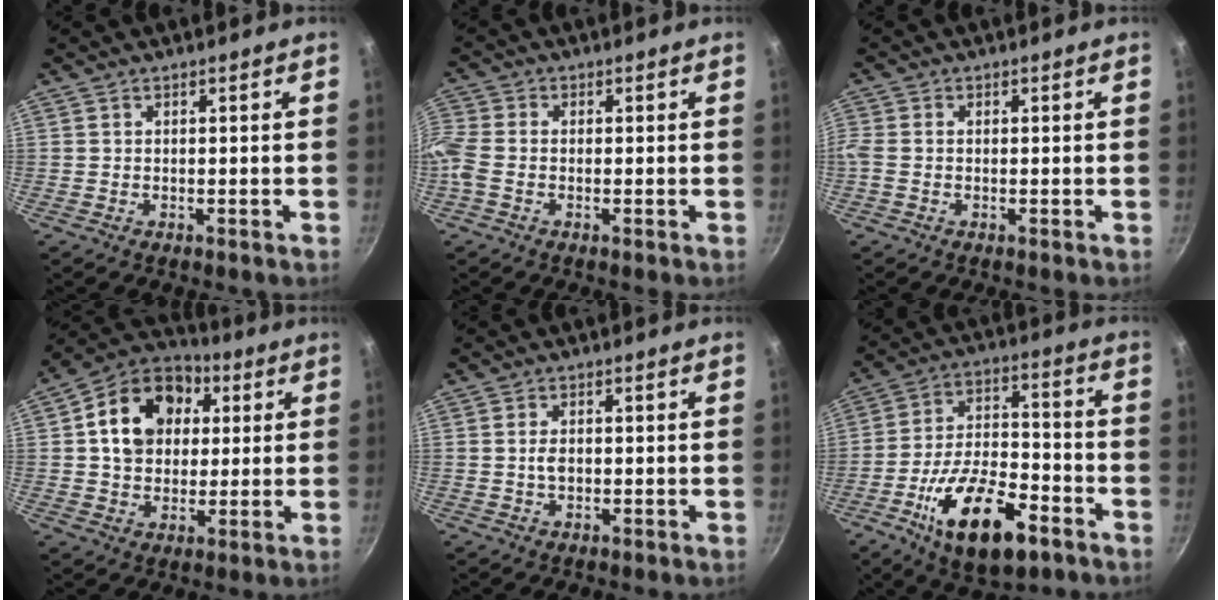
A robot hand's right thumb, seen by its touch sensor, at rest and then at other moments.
{"total": 4.3, "force": [-1.6, 3.0, 2.7], "torque": [-0.065, 0.006, -0.049]}
{"total": 2.3, "force": [-0.3, 1.6, 1.5], "torque": [-0.042, 0.005, -0.012]}
{"total": 16.4, "force": [3.6, 12.8, 9.6], "torque": [-0.140, 0.022, 0.048]}
{"total": 5.0, "force": [0.4, 3.4, 3.7], "torque": [-0.052, -0.005, 0.008]}
{"total": 19.4, "force": [-9.2, 8.9, 14.5], "torque": [-0.236, 0.043, -0.156]}